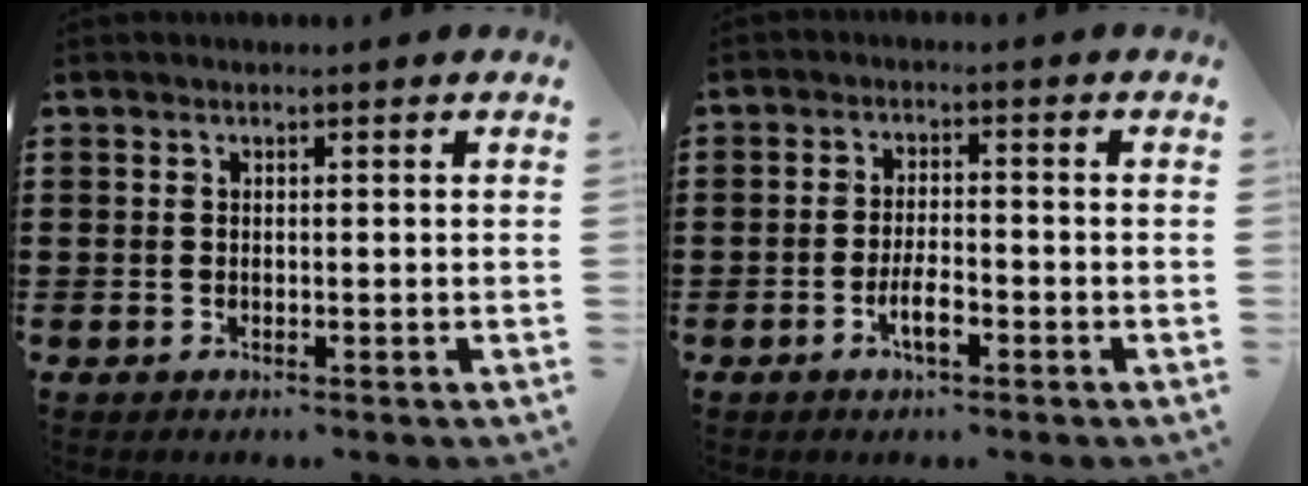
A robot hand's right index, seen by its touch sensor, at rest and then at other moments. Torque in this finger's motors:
{"motor_torque": [2.14, 0.00, 0.10, 0.09]}